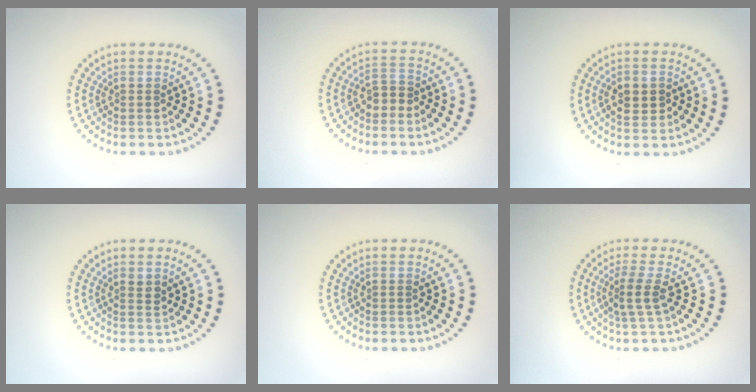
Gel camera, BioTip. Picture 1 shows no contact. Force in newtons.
{"total": 1.6, "press": 1.4, "slide": 0.7}
{"total": 2.5, "press": 2.5, "slide": 0.2}
{"total": 0.9, "press": 0.8, "slide": 0.4}
{"total": 0.0}
{"total": 2.0, "press": 1.5, "slide": 1.3}